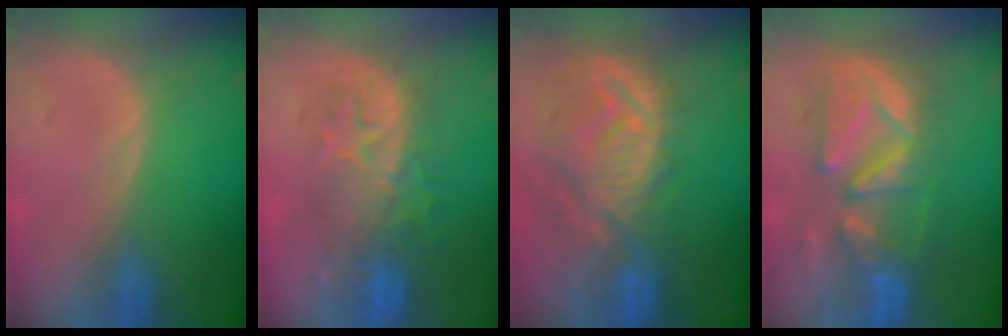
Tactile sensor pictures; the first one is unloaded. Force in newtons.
{"total": 9.1, "press": 8.6, "slide": 3.0}
{"total": 12.4, "press": 11.0, "slide": 5.6}
{"total": 11.1, "press": 10.7, "slide": 3.1}